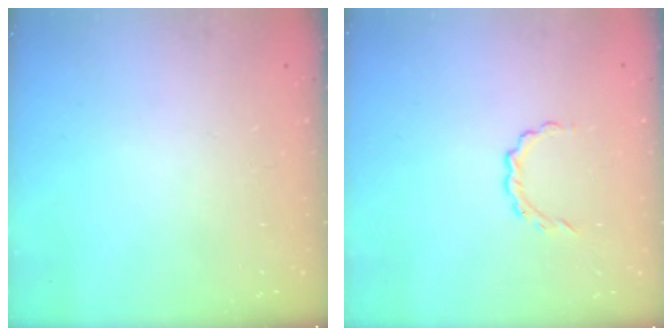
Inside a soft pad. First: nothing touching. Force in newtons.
{"total": 3.5, "press": 3.3, "slide": 1.1}